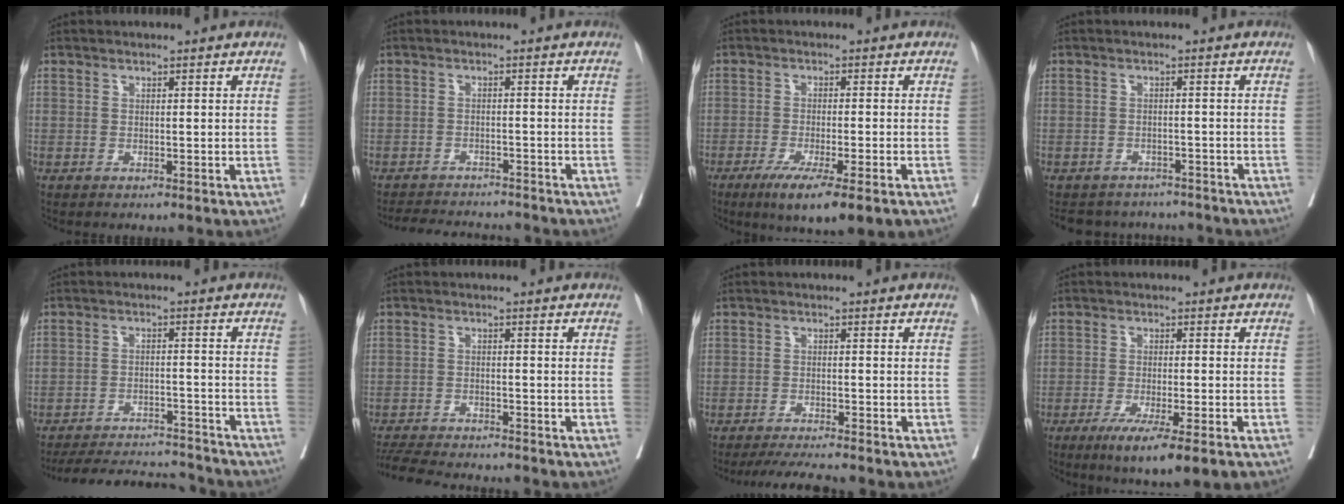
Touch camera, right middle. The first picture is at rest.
{"total": 7.6, "force": [-7.3, 1.7, 1.5], "torque": [-0.020, 0.002, -0.102]}
{"total": 9.5, "force": [-6.0, 1.0, 7.4], "torque": [-0.110, -0.021, -0.088]}
{"total": 7.8, "force": [-7.3, 2.7, 0.6], "torque": [-0.005, 0.011, -0.088]}
{"total": 14.5, "force": [-14.0, 2.0, 3.5], "torque": [-0.065, 0.005, -0.195]}
{"total": 10.3, "force": [-9.6, 1.0, 3.7], "torque": [-0.057, -0.011, -0.146]}
{"total": 6.1, "force": [-5.6, -0.2, 2.5], "torque": [-0.034, -0.016, -0.091]}
{"total": 9.2, "force": [-5.9, 0.6, 7.0], "torque": [-0.101, -0.021, -0.086]}